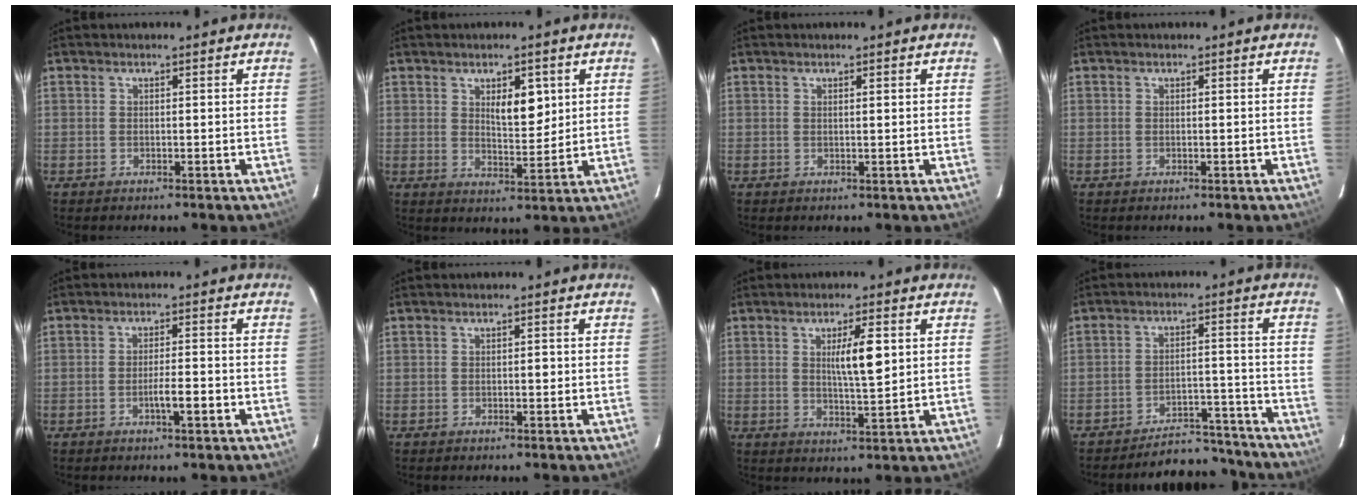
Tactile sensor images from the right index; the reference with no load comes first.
{"total": 6.0, "force": [2.1, 2.5, 5.1], "torque": [-0.083, -0.002, 0.041]}
{"total": 0.9, "force": [0.4, 0.2, 0.8], "torque": [-0.022, 0.003, 0.005]}
{"total": 0.0}
{"total": 3.6, "force": [-1.4, 0.5, 3.3], "torque": [-0.054, 0.003, -0.023]}
{"total": 1.0, "force": [-0.2, 0.4, 0.8], "torque": [-0.012, 0.002, -0.004]}
{"total": 5.9, "force": [1.2, 0.9, 5.7], "torque": [-0.096, 0.003, 0.023]}
{"total": 10.3, "force": [-9.9, 2.7, 1.0], "torque": [0.002, 0.028, -0.143]}